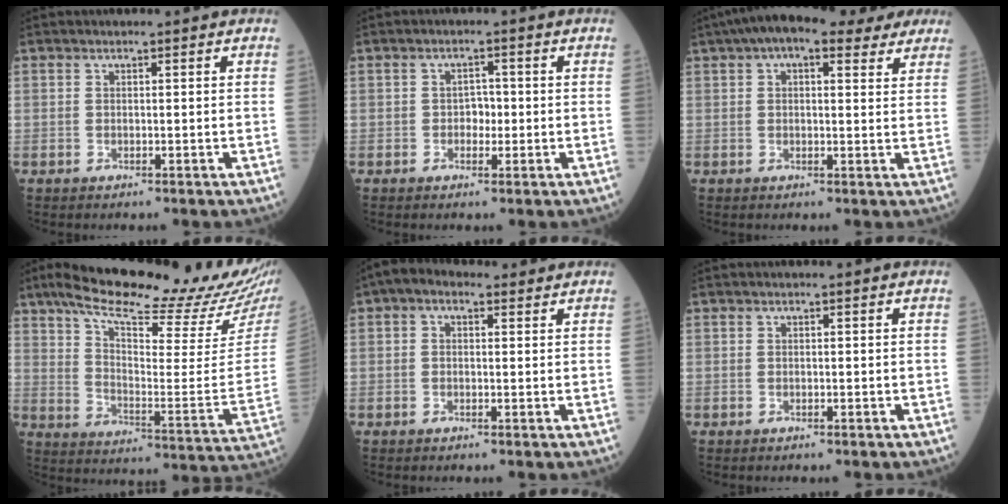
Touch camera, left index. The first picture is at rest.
{"total": 2.1, "force": [-0.3, 1.5, 1.5], "torque": [-0.017, 0.006, -0.007]}
{"total": 13.4, "force": [9.7, 4.6, 8.0], "torque": [-0.124, 0.053, 0.130]}
{"total": 25.2, "force": [20.9, 1.5, 14.0], "torque": [-0.225, -0.048, 0.293]}
{"total": 3.7, "force": [2.0, 2.2, 2.1], "torque": [-0.043, 0.032, 0.032]}
{"total": 0.0}